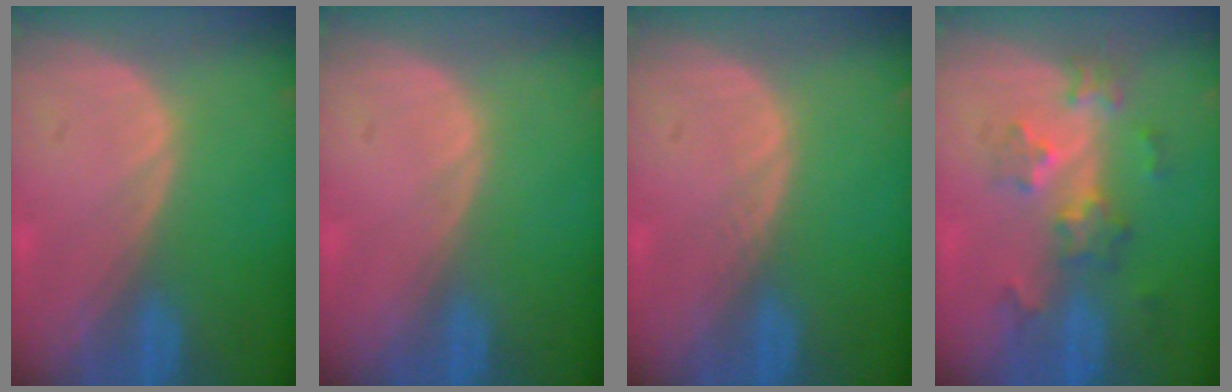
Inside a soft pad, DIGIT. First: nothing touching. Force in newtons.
{"total": 0.0}
{"total": 0.6, "press": 0.6, "slide": 0.0}
{"total": 6.5, "press": 5.8, "slide": 2.9}